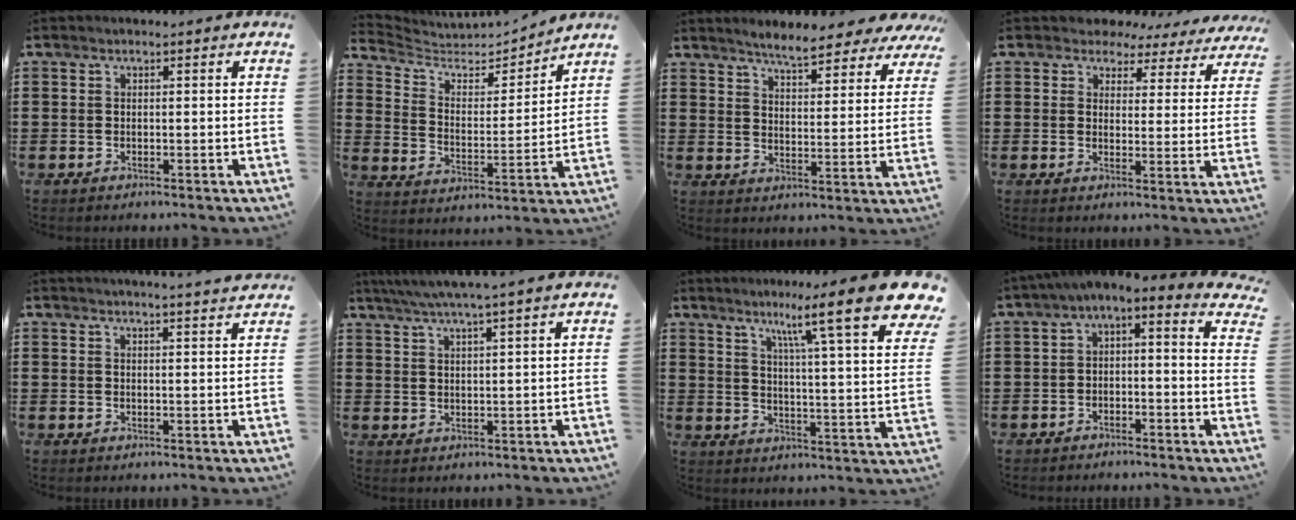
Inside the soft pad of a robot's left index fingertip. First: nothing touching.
{"total": 4.8, "force": [4.4, 1.5, 1.3], "torque": [-0.052, -0.030, 0.070]}
{"total": 5.6, "force": [5.4, 0.1, 1.6], "torque": [-0.046, -0.028, 0.093]}
{"total": 3.8, "force": [3.2, 1.8, 0.6], "torque": [-0.024, -0.017, 0.054]}
{"total": 2.6, "force": [2.6, -0.6, 0.4], "torque": [-0.012, -0.010, 0.048]}
{"total": 4.1, "force": [3.4, -0.8, 2.1], "torque": [-0.049, -0.012, 0.059]}
{"total": 11.8, "force": [8.3, 0.0, 8.4], "torque": [-0.138, -0.062, 0.120]}
{"total": 2.2, "force": [-2.0, 0.1, 1.0], "torque": [-0.029, -0.011, -0.048]}